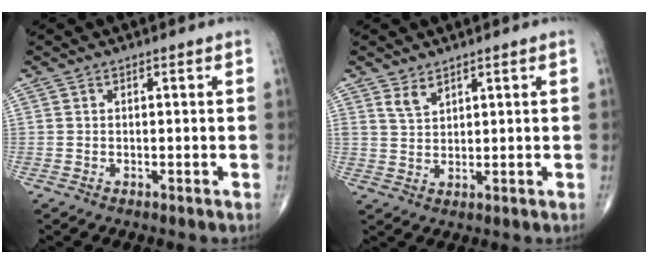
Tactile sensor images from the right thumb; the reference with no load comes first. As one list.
[{"total": 2.8, "force": [2.2, 1.2, 1.2], "torque": [-0.017, -0.018, 0.048]}]